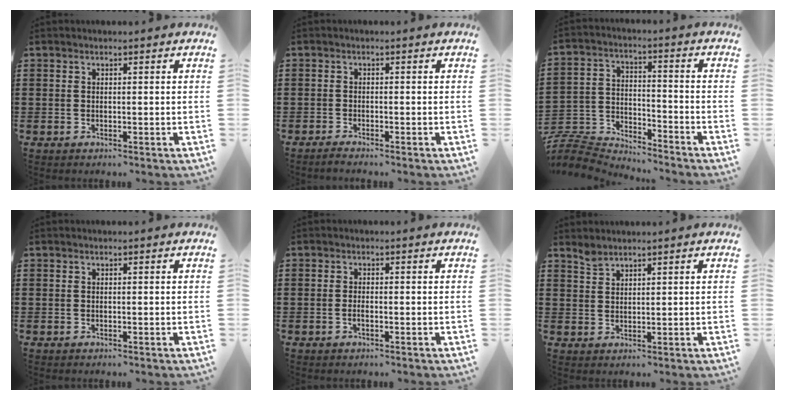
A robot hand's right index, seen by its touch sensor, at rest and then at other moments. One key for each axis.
{"total": 1.0, "fx": -1.0, "fy": -0.1, "fz": 0.2, "tx": -0.005, "ty": 0.001, "tz": -0.020}
{"total": 5.3, "fx": -5.2, "fy": 1.0, "fz": 0.3, "tx": -0.032, "ty": -0.006, "tz": -0.115}
{"total": 0.0}
{"total": 0.9, "fx": -0.4, "fy": 0.2, "fz": 0.8, "tx": -0.017, "ty": -0.004, "tz": -0.006}
{"total": 1.7, "fx": 1.6, "fy": 0.4, "fz": 0.4, "tx": -0.011, "ty": 0.001, "tz": 0.031}